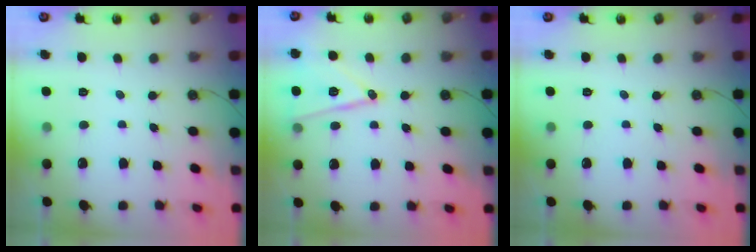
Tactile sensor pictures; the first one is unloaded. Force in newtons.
{"total": 13.3, "press": 13.1, "slide": 2.6}
{"total": 0.0}